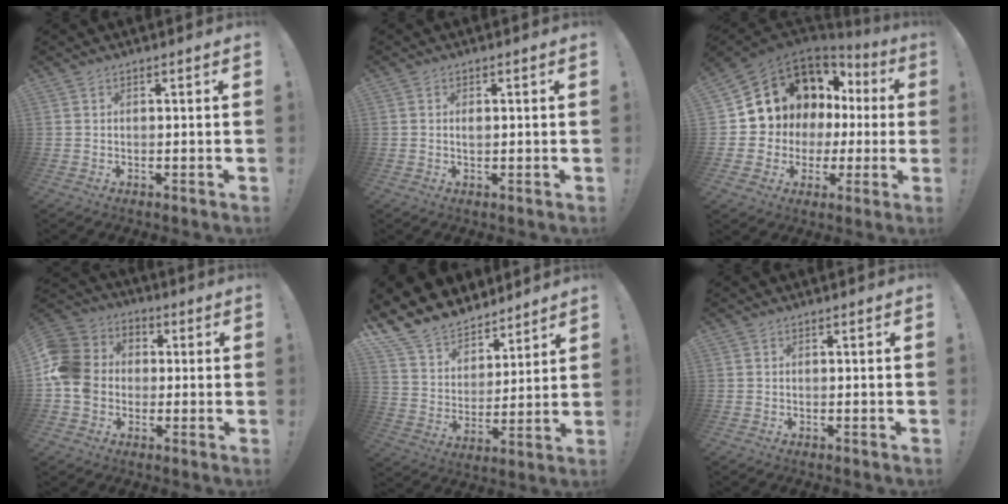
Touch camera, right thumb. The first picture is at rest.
{"total": 0.9, "force": [0.1, 0.6, 0.6], "torque": [-0.012, 0.004, 0.001]}
{"total": 10.4, "force": [4.5, 8.6, 3.7], "torque": [-0.065, -0.048, 0.103]}
{"total": 13.3, "force": [-1.4, 11.6, 6.3], "torque": [-0.120, 0.024, -0.020]}
{"total": 13.7, "force": [11.4, 7.1, 2.7], "torque": [-0.061, -0.095, 0.215]}
{"total": 0.0}